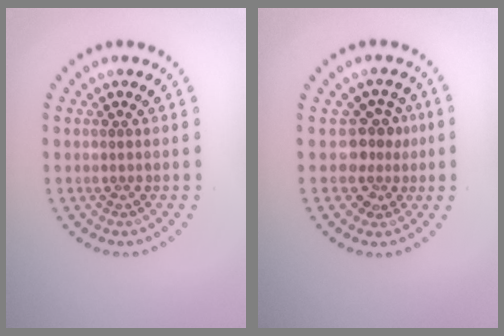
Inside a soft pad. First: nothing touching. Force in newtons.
{"total": 2.6, "press": 2.0, "slide": 1.8}